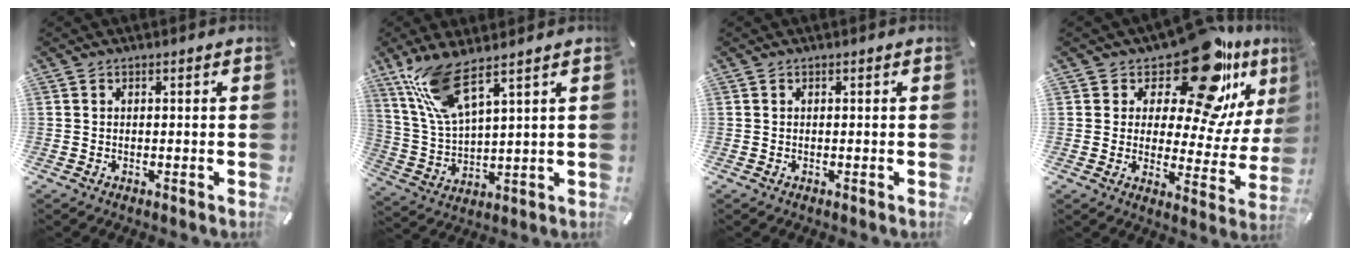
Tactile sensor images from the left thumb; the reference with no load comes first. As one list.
[{"total": 11.4, "force": [7.7, 3.1, 7.9], "torque": [-0.186, -0.019, 0.140]}, {"total": 0.0}, {"total": 19.5, "force": [14.2, 7.2, 11.2], "torque": [-0.158, -0.121, 0.237]}]